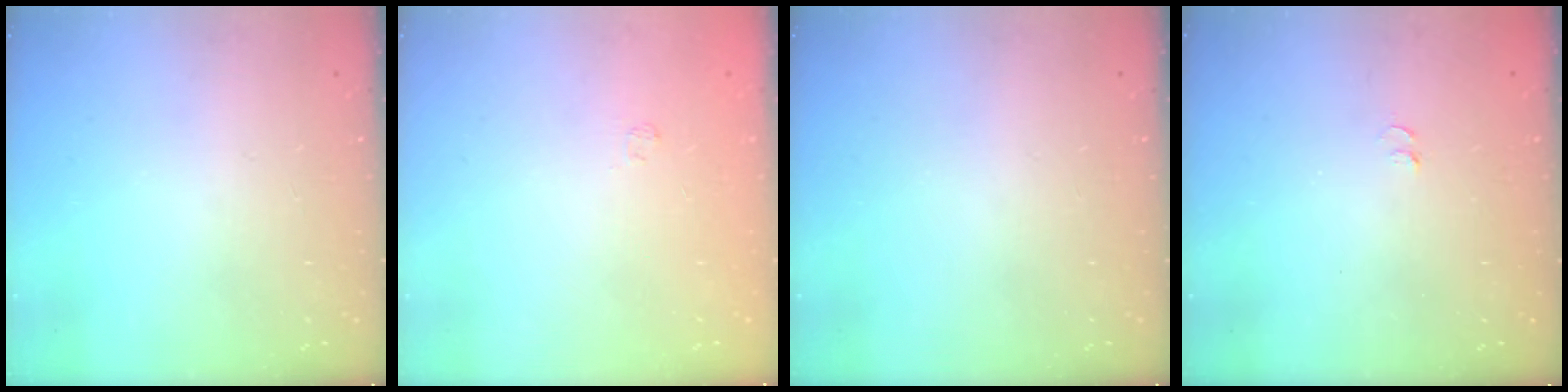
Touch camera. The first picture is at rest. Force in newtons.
{"total": 1.7, "press": 1.2, "slide": 1.1}
{"total": 0.0}
{"total": 3.3, "press": 3.2, "slide": 0.7}